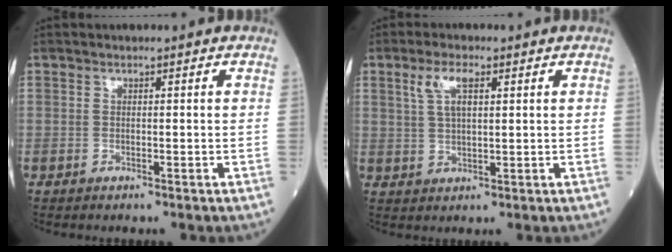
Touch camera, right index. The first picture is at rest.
{"total": 4.9, "force": [2.2, 1.5, 4.1], "torque": [-0.089, 0.010, 0.046]}